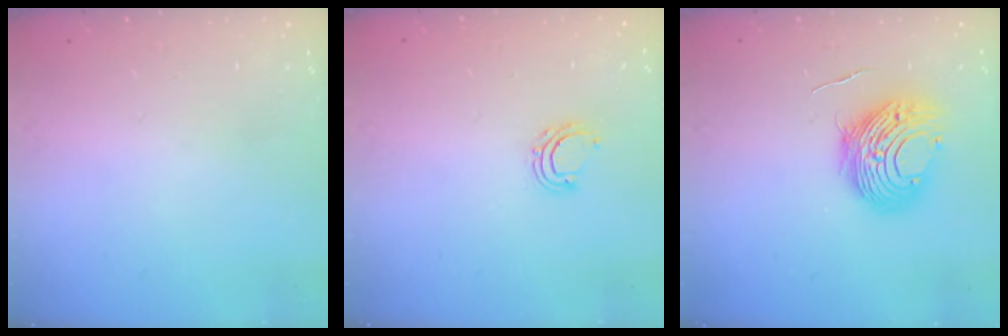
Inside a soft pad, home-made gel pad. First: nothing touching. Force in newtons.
{"total": 5.7, "press": 5.7, "slide": 0.6}
{"total": 11.5, "press": 11.4, "slide": 1.1}